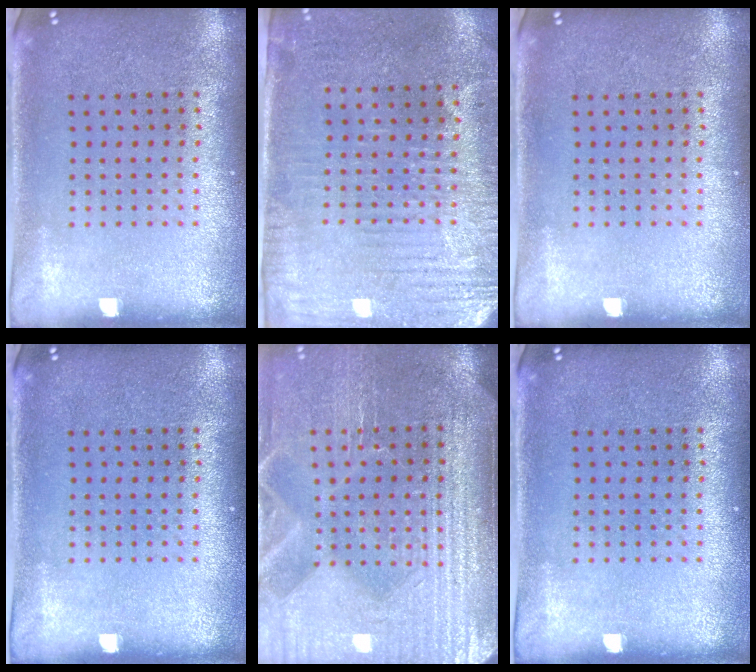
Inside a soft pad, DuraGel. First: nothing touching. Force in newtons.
{"total": 3.1, "press": 2.6, "slide": 1.6}
{"total": 0.0}
{"total": 0.0}
{"total": 4.5, "press": 4.1, "slide": 1.8}
{"total": 0.0}